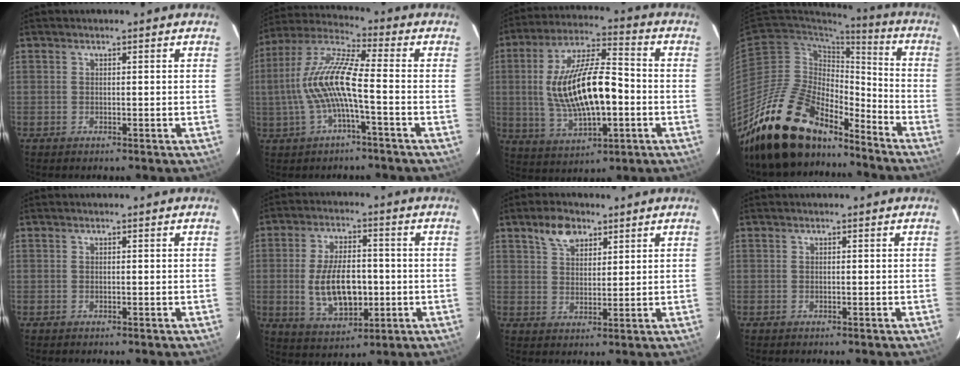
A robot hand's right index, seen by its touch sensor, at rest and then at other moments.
{"total": 12.7, "force": [-1.8, 2.1, 12.4], "torque": [-0.251, 0.010, -0.032]}
{"total": 17.6, "force": [-1.4, 6.3, 16.3], "torque": [-0.311, 0.009, -0.013]}
{"total": 21.0, "force": [-17.1, 8.6, 8.7], "torque": [-0.161, 0.010, -0.291]}
{"total": 0.7, "force": [0.1, -0.5, -0.4], "torque": [0.008, -0.002, 0.001]}
{"total": 12.2, "force": [-1.5, 6.4, 10.3], "torque": [-0.200, -0.005, -0.013]}
{"total": 5.5, "force": [3.9, 2.9, 2.7], "torque": [-0.044, 0.009, 0.070]}
{"total": 0.0}